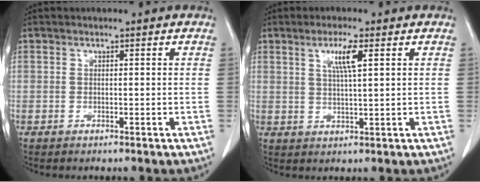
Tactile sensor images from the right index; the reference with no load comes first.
{"total": 4.7, "force": [2.0, 0.1, 4.2], "torque": [-0.079, 0.000, 0.036]}